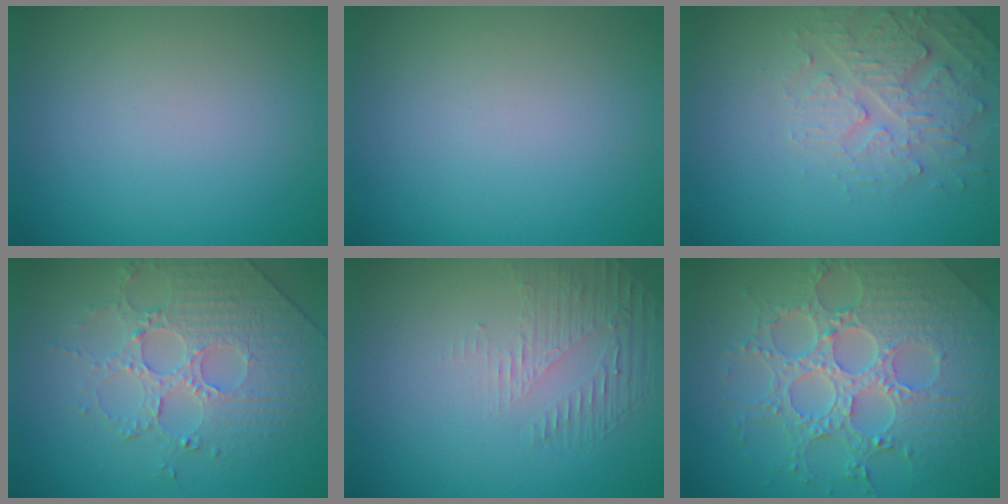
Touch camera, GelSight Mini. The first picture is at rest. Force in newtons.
{"total": 0.0}
{"total": 3.9, "press": 3.8, "slide": 0.7}
{"total": 4.5, "press": 4.1, "slide": 2.0}
{"total": 1.7, "press": 0.8, "slide": 1.5}
{"total": 8.2, "press": 6.0, "slide": 5.6}